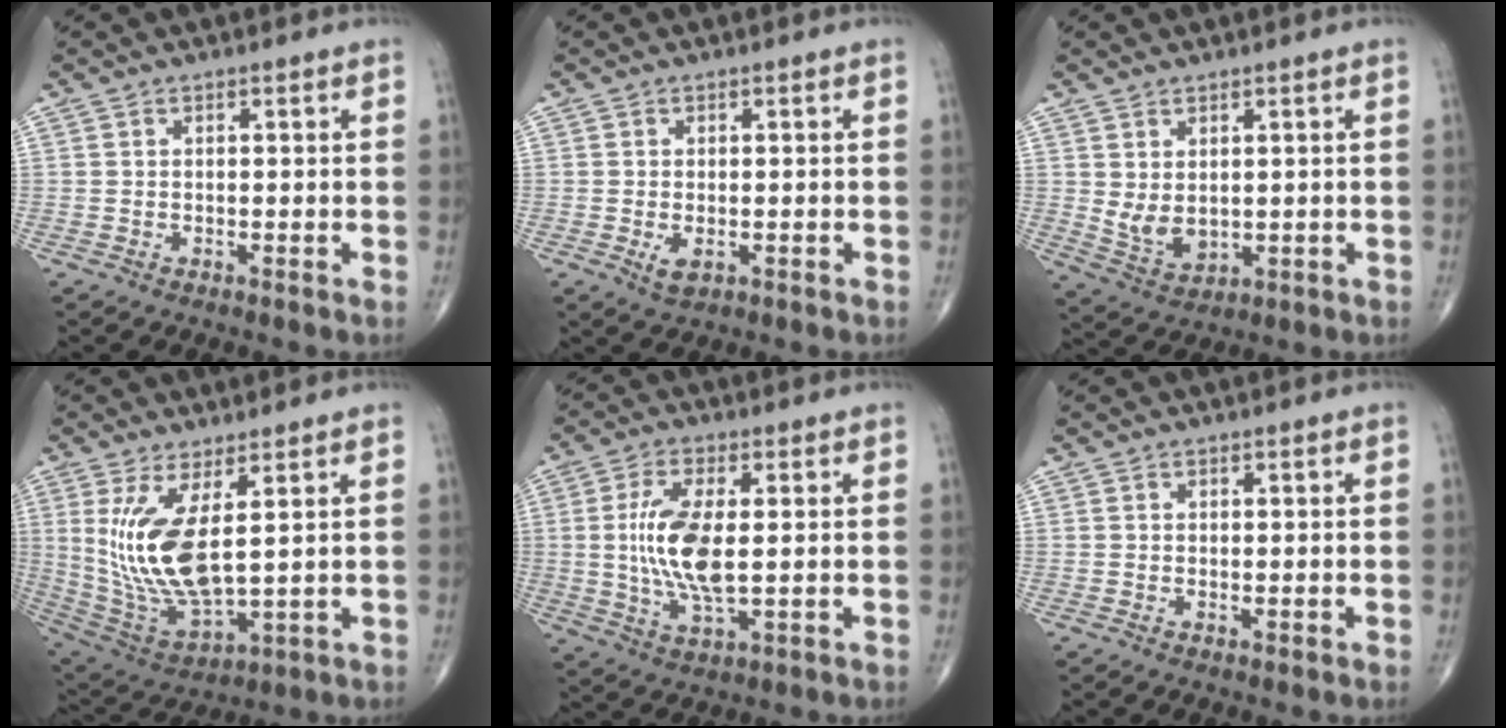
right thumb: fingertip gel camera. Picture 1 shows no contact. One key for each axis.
{"total": 2.5, "fx": -0.7, "fy": 1.4, "fz": 2.0, "tx": -0.034, "ty": -0.004, "tz": -0.007}
{"total": 5.5, "fx": 0.8, "fy": 3.5, "fz": 4.2, "tx": -0.066, "ty": -0.013, "tz": 0.034}
{"total": 14.5, "fx": 3.3, "fy": 5.2, "fz": 13.1, "tx": -0.270, "ty": -0.035, "tz": 0.086}
{"total": 11.6, "fx": 0.6, "fy": 4.6, "fz": 10.7, "tx": -0.222, "ty": -0.013, "tz": 0.014}
{"total": 1.0, "fx": -0.2, "fy": 0.4, "fz": 0.9, "tx": -0.013, "ty": -0.003, "tz": -0.003}